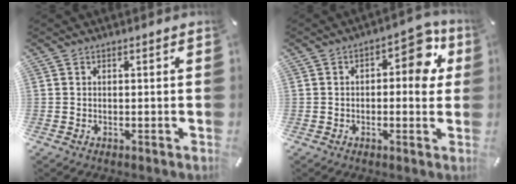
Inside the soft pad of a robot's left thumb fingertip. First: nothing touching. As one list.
[{"total": 9.7, "force": [2.5, 5.2, 7.9], "torque": [-0.088, -0.014, 0.035]}]